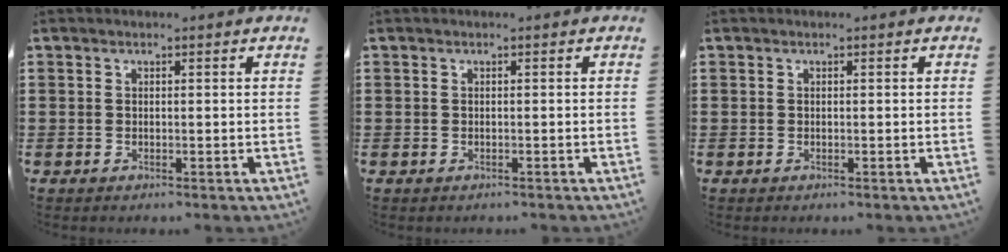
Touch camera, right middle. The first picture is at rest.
{"total": 0.0}
{"total": 0.0}